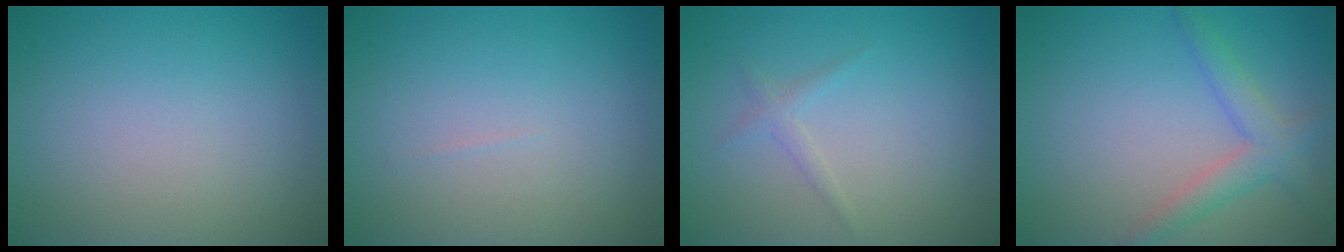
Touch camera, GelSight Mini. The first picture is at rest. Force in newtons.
{"total": 0.0}
{"total": 1.0, "press": 1.0, "slide": 0.1}
{"total": 3.0, "press": 3.0, "slide": 0.1}